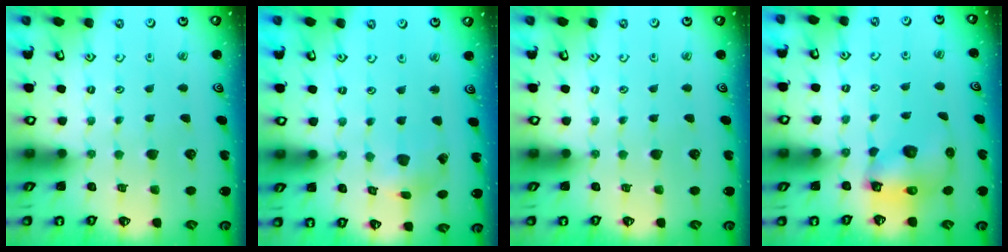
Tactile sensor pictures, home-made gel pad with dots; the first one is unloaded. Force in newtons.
{"total": 2.7, "press": 2.7, "slide": 0.2}
{"total": 0.0}
{"total": 7.3, "press": 7.3, "slide": 0.9}